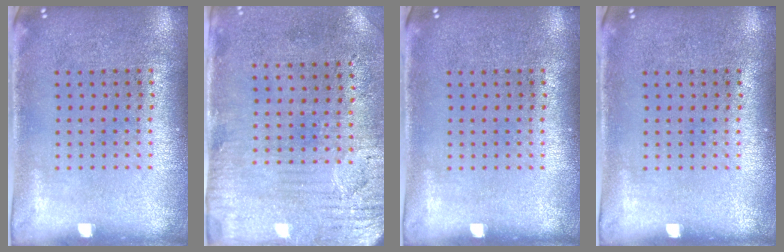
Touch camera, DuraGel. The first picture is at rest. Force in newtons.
{"total": 3.2, "press": 2.6, "slide": 1.9}
{"total": 0.0}
{"total": 0.0}